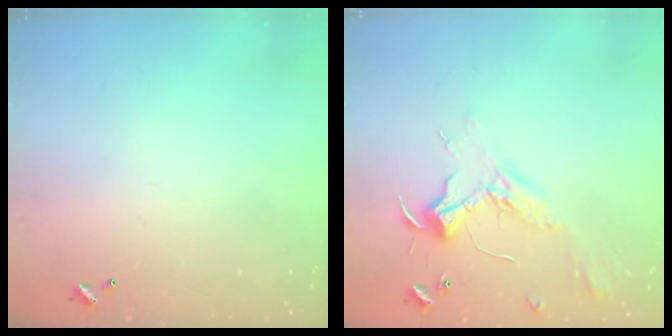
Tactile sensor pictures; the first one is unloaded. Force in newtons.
{"total": 2.4, "press": 2.3, "slide": 0.8}